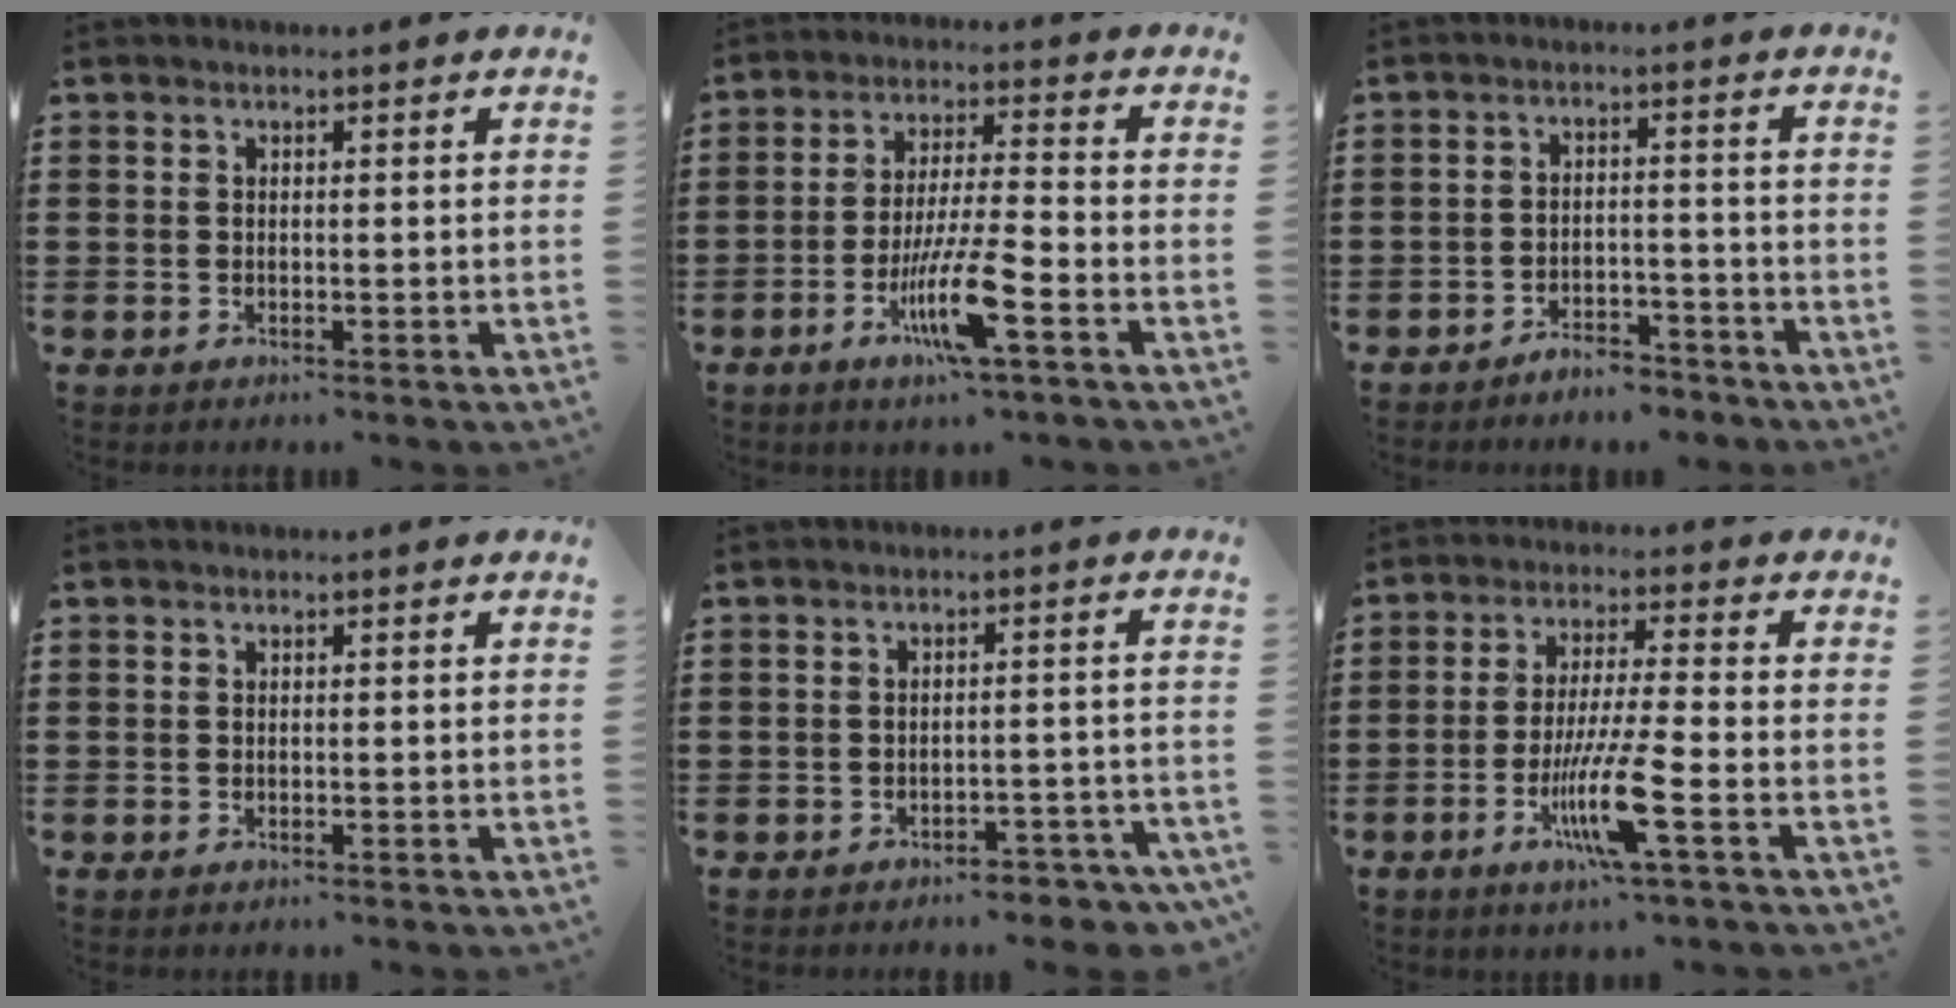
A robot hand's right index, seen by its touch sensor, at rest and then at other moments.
{"total": 9.9, "force": [-4.4, 0.9, 8.8], "torque": [-0.175, -0.011, -0.084]}
{"total": 3.8, "force": [-3.7, 0.6, 0.6], "torque": [-0.013, 0.007, -0.074]}
{"total": 0.0}
{"total": 3.3, "force": [-3.2, 0.3, 0.9], "torque": [-0.019, 0.002, -0.065]}
{"total": 9.5, "force": [-3.9, 0.3, 8.6], "torque": [-0.176, -0.020, -0.076]}